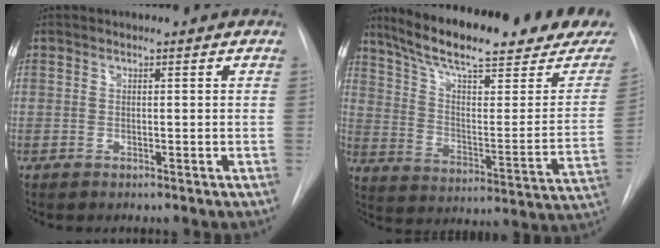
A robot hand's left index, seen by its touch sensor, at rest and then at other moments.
{"total": 26.9, "force": [21.9, 4.3, 14.9], "torque": [-0.231, -0.035, 0.301]}